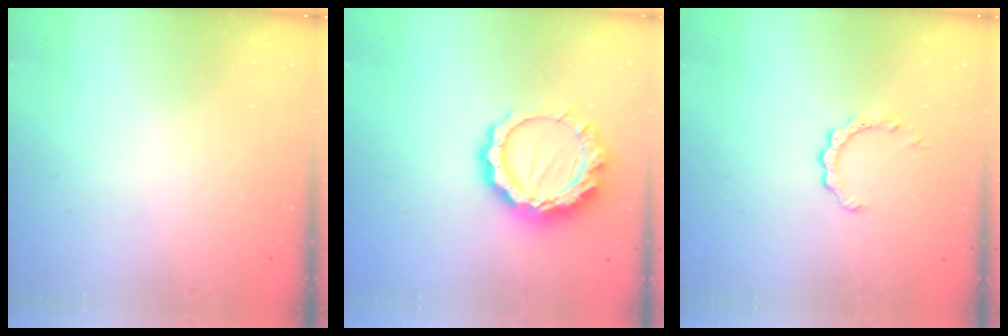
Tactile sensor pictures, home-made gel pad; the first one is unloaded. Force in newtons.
{"total": 15.0, "press": 14.9, "slide": 1.2}
{"total": 2.1, "press": 2.1, "slide": 0.1}